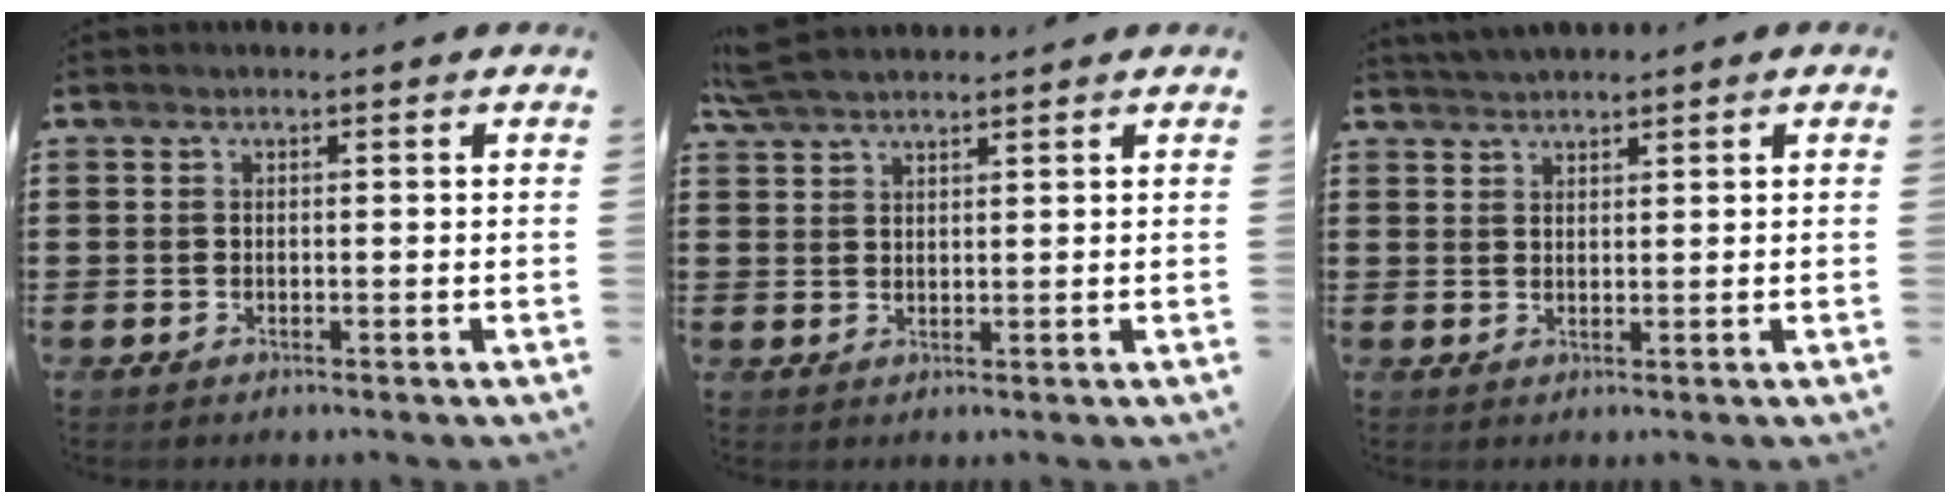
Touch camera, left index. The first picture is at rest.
{"total": 4.1, "force": [3.7, 0.6, 1.6], "torque": [-0.040, -0.001, 0.072]}
{"total": 2.0, "force": [2.0, 0.2, 0.1], "torque": [-0.007, 0.002, 0.039]}